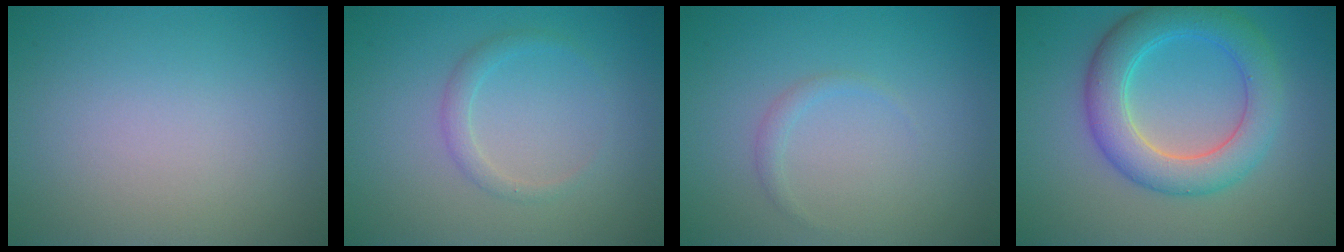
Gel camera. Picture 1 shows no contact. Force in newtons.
{"total": 1.4, "press": 1.4, "slide": 0.2}
{"total": 0.8, "press": 0.8, "slide": 0.1}
{"total": 6.0, "press": 6.0, "slide": 0.1}